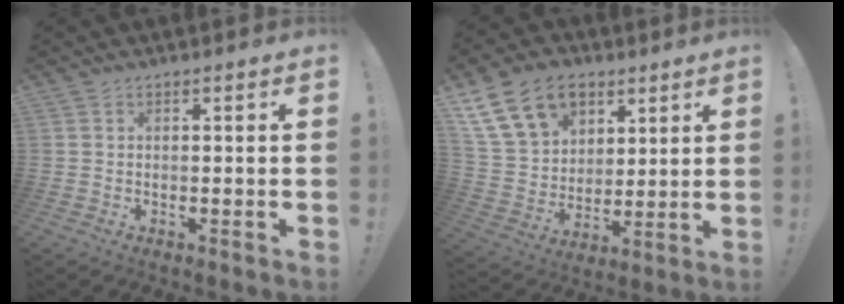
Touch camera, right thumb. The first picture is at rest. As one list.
[{"total": 18.3, "force": [9.2, 13.1, 8.9], "torque": [-0.142, -0.039, 0.181]}]